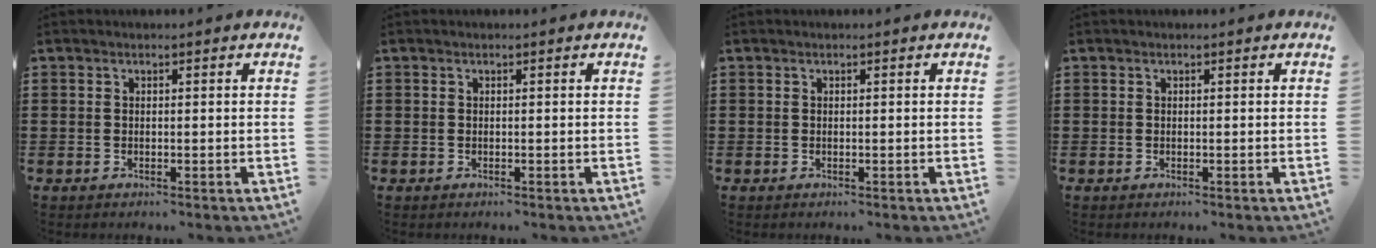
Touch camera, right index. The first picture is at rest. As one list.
[{"total": 0.0}, {"total": 0.0}, {"total": 0.0}]